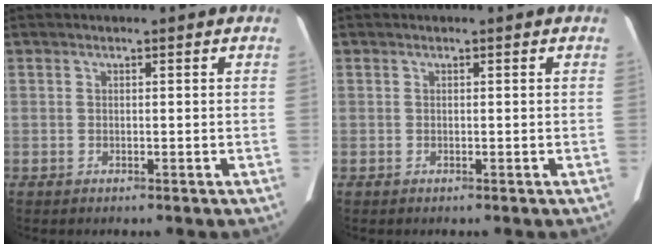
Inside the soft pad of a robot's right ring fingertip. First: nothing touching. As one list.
[{"total": 0.0}]